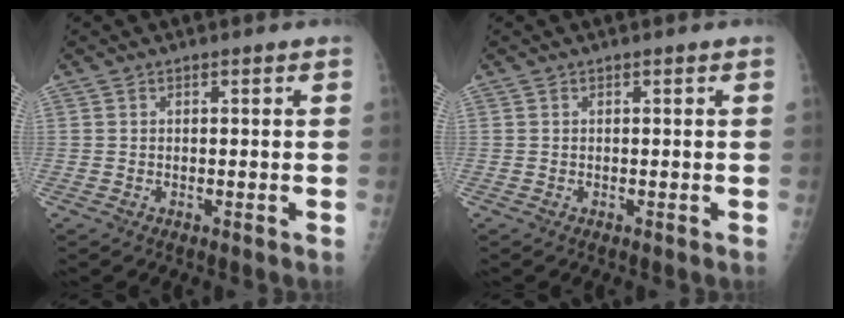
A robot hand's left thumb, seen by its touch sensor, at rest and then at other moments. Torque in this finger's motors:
{"motor_torque": [0.00, 0.00, 0.00, 0.00, 0.00]}